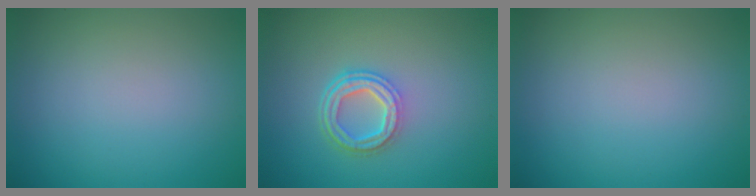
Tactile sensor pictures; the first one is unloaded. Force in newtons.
{"total": 4.0, "press": 3.0, "slide": 2.7}
{"total": 0.0}